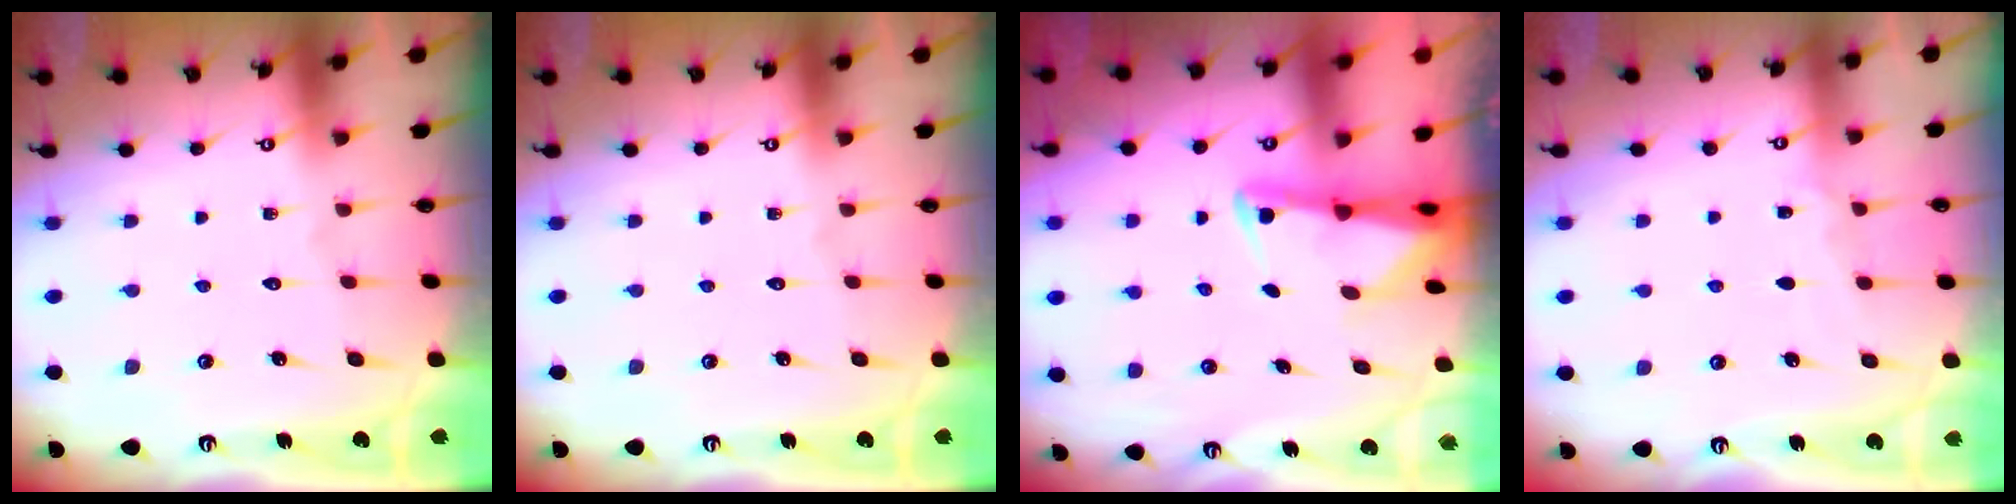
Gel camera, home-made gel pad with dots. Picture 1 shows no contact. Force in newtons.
{"total": 0.0}
{"total": 2.4, "press": 2.4, "slide": 0.5}
{"total": 3.0, "press": 3.0, "slide": 0.3}